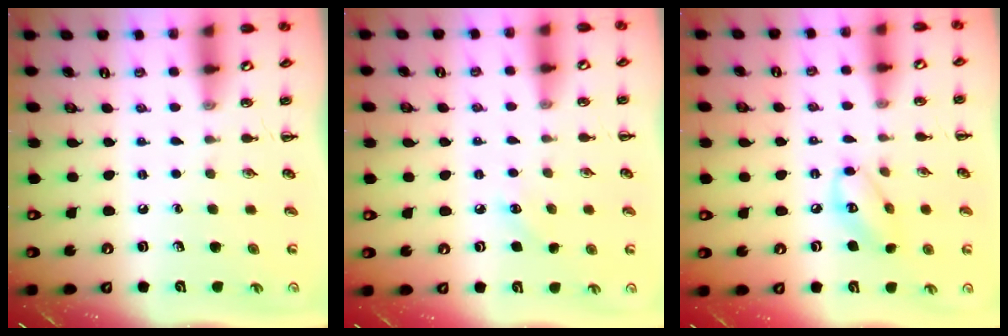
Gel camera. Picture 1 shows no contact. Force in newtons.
{"total": 3.9, "press": 3.7, "slide": 0.9}
{"total": 8.0, "press": 7.9, "slide": 0.8}